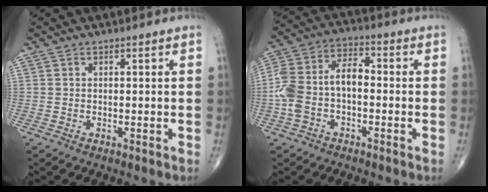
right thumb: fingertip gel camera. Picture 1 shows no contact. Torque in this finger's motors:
{"motor_torque": [1.41, 1.27, 1.01, -0.42, 0.06]}